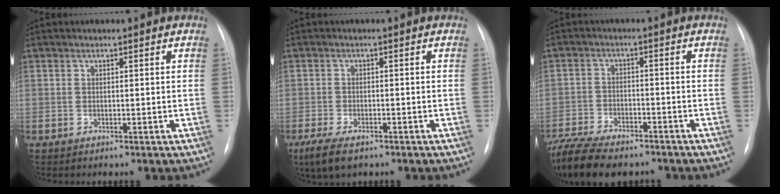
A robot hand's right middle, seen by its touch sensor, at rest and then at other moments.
{"total": 5.4, "force": [-3.7, 2.1, 3.4], "torque": [-0.071, -0.012, -0.058]}
{"total": 16.1, "force": [-12.9, 5.9, 7.6], "torque": [-0.194, -0.016, -0.200]}